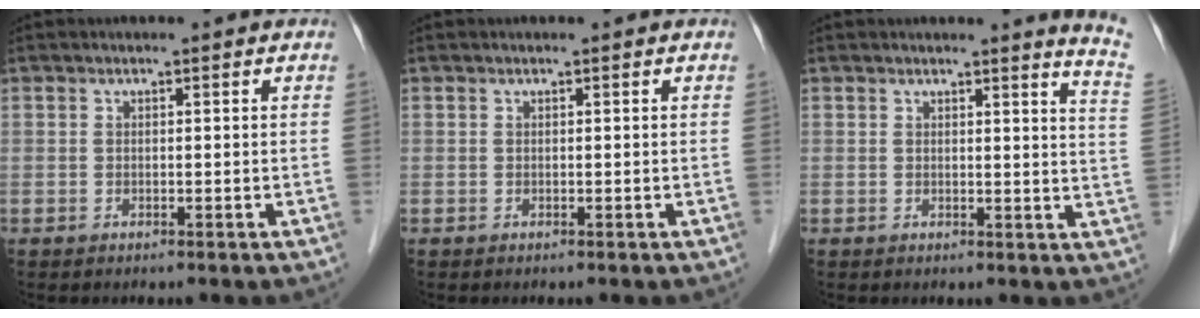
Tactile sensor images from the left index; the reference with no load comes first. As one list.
[{"total": 0.0}, {"total": 5.9, "force": [5.4, -1.1, 2.0], "torque": [-0.025, -0.062, 0.032]}]